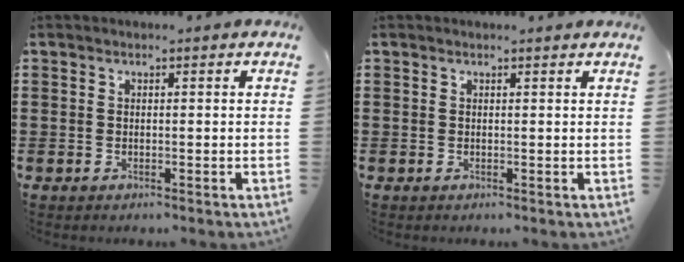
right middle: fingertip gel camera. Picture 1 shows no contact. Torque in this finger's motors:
{"motor_torque": [-0.14, -0.24, -0.10, -0.01]}